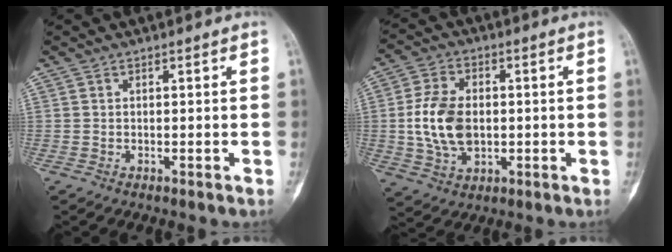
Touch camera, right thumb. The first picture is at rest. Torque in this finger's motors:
{"motor_torque": [1.63, 1.07, 0.55, -0.96, 0.41]}